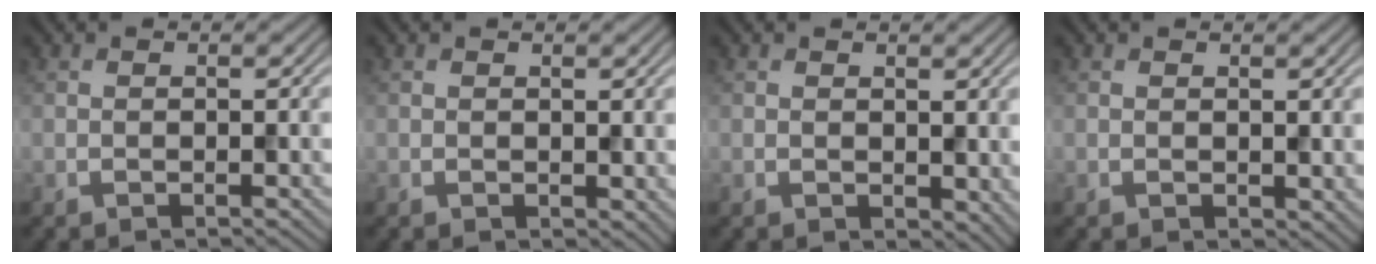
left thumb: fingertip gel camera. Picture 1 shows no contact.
{"total": 0.8, "force": [0.4, 0.6, 0.4], "torque": [-0.004, -0.004, 0.010]}
{"total": 2.1, "force": [0.7, 1.4, 1.4], "torque": [-0.024, -0.008, 0.016]}
{"total": 0.9, "force": [0.5, 0.6, 0.4], "torque": [-0.005, -0.005, 0.013]}